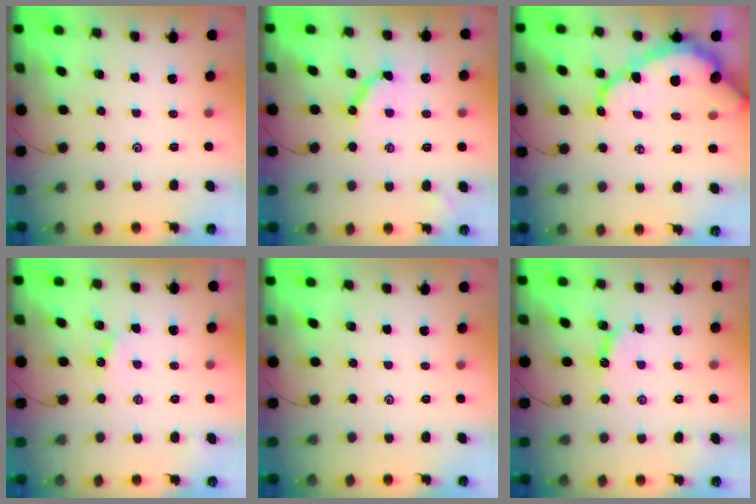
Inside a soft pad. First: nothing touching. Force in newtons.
{"total": 9.8, "press": 9.7, "slide": 1.1}
{"total": 14.2, "press": 14.1, "slide": 1.4}
{"total": 4.2, "press": 4.2, "slide": 0.2}
{"total": 0.0}
{"total": 8.0, "press": 8.0, "slide": 0.2}